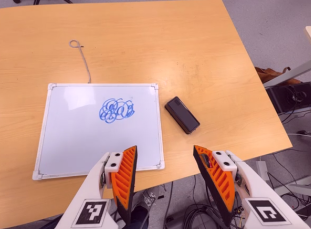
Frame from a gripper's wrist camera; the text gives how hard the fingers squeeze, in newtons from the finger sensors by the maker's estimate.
{"total": 0.0}